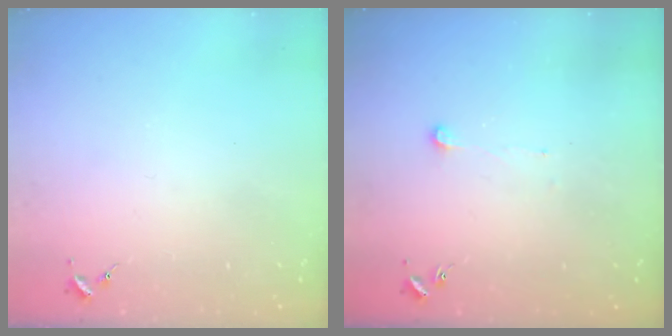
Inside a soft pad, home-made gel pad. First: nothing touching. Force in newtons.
{"total": 3.8, "press": 3.7, "slide": 0.3}